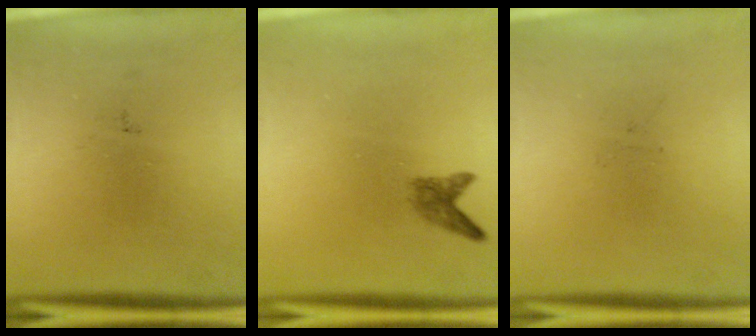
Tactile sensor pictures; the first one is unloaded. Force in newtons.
{"total": 1.8}
{"total": 0.0}